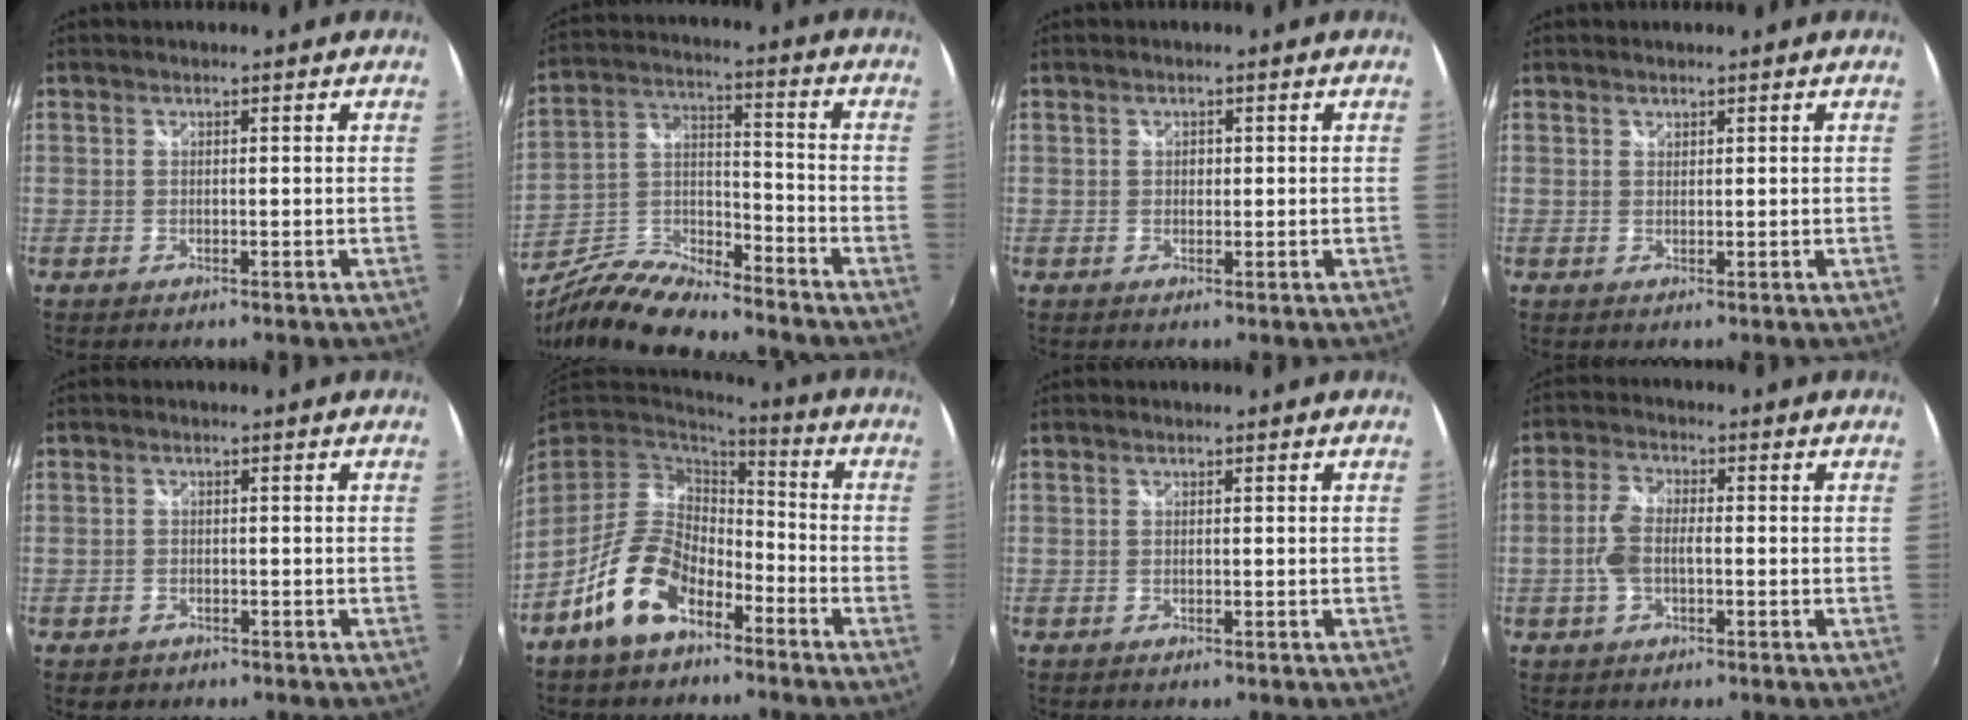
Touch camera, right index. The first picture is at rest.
{"total": 14.1, "force": [-11.1, 3.8, 7.8], "torque": [-0.173, -0.008, -0.213]}
{"total": 0.9, "force": [0.1, 0.9, 0.4], "torque": [-0.003, 0.002, 0.000]}
{"total": 0.6, "force": [0.5, 0.4, 0.0], "torque": [0.001, 0.001, 0.009]}
{"total": 2.3, "force": [-1.2, 1.8, 0.6], "torque": [-0.017, -0.002, -0.018]}
{"total": 13.3, "force": [-7.6, 7.5, 7.9], "torque": [-0.161, 0.007, -0.135]}
{"total": 0.0}
{"total": 5.9, "force": [-1.0, 2.9, 5.0], "torque": [-0.108, 0.006, -0.019]}